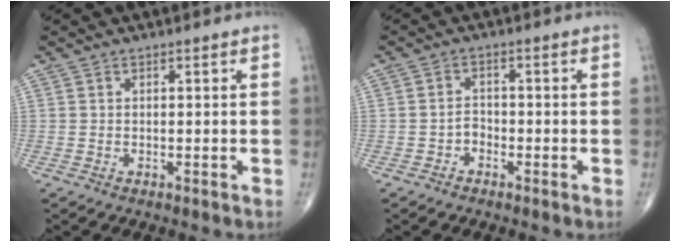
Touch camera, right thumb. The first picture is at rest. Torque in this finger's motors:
{"motor_torque": [-0.11, 0.04, 0.12, 0.11, 0.00]}